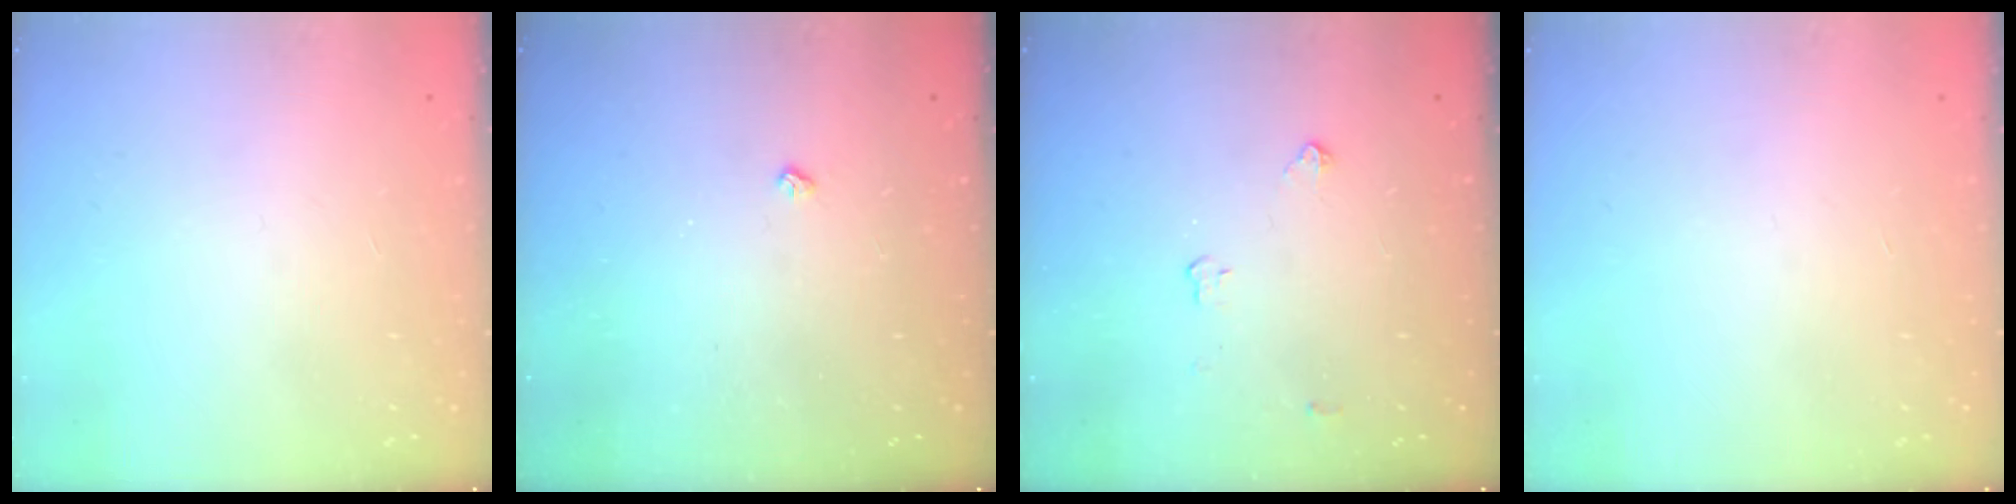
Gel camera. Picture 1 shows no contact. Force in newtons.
{"total": 2.2, "press": 2.1, "slide": 0.4}
{"total": 2.8, "press": 2.8, "slide": 0.4}
{"total": 0.0}